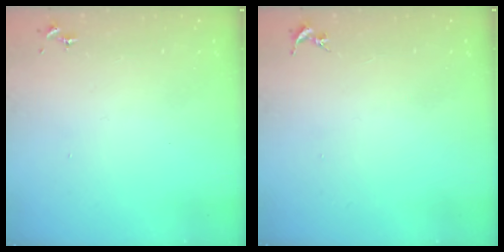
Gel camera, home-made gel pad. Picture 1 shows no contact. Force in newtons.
{"total": 0.0}